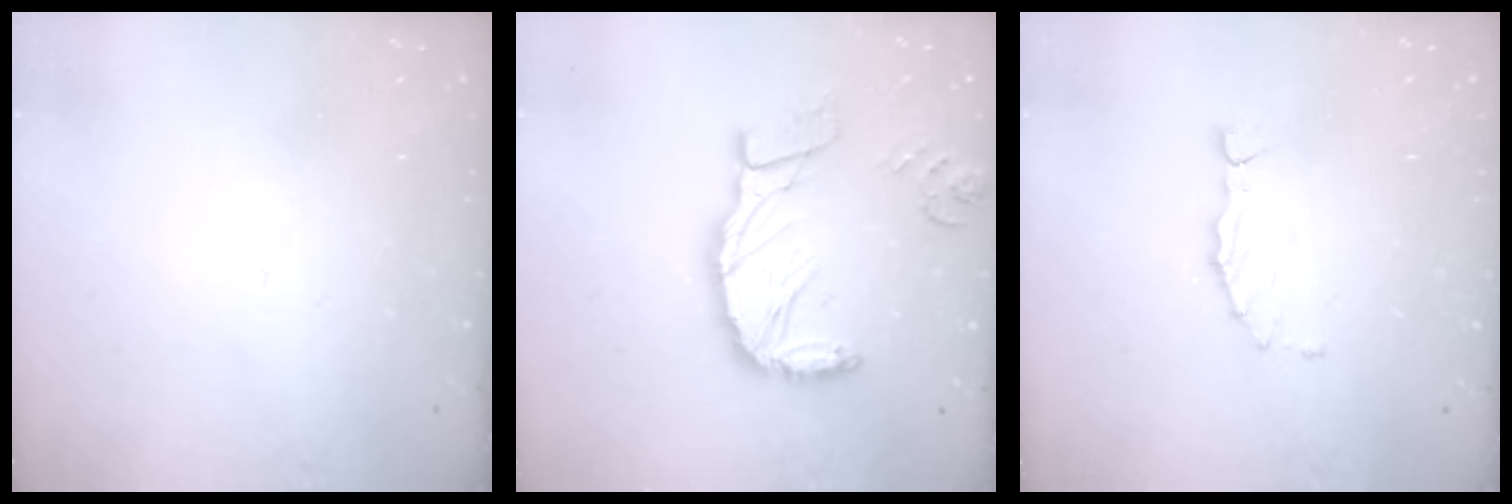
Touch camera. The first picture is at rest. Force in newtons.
{"total": 15.2, "press": 15.0, "slide": 2.4}
{"total": 1.6, "press": 1.6, "slide": 0.3}